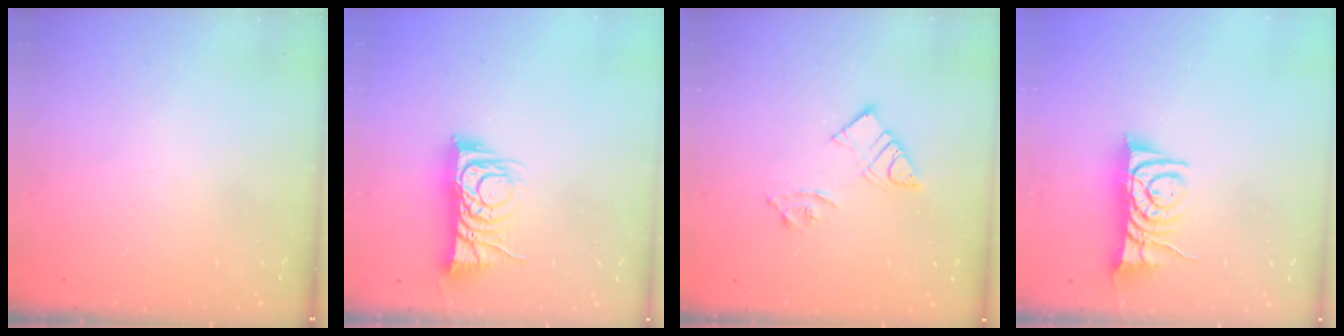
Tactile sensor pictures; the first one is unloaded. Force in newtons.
{"total": 9.7, "press": 9.7, "slide": 0.6}
{"total": 8.4, "press": 8.4, "slide": 0.6}
{"total": 9.1, "press": 9.1, "slide": 0.5}